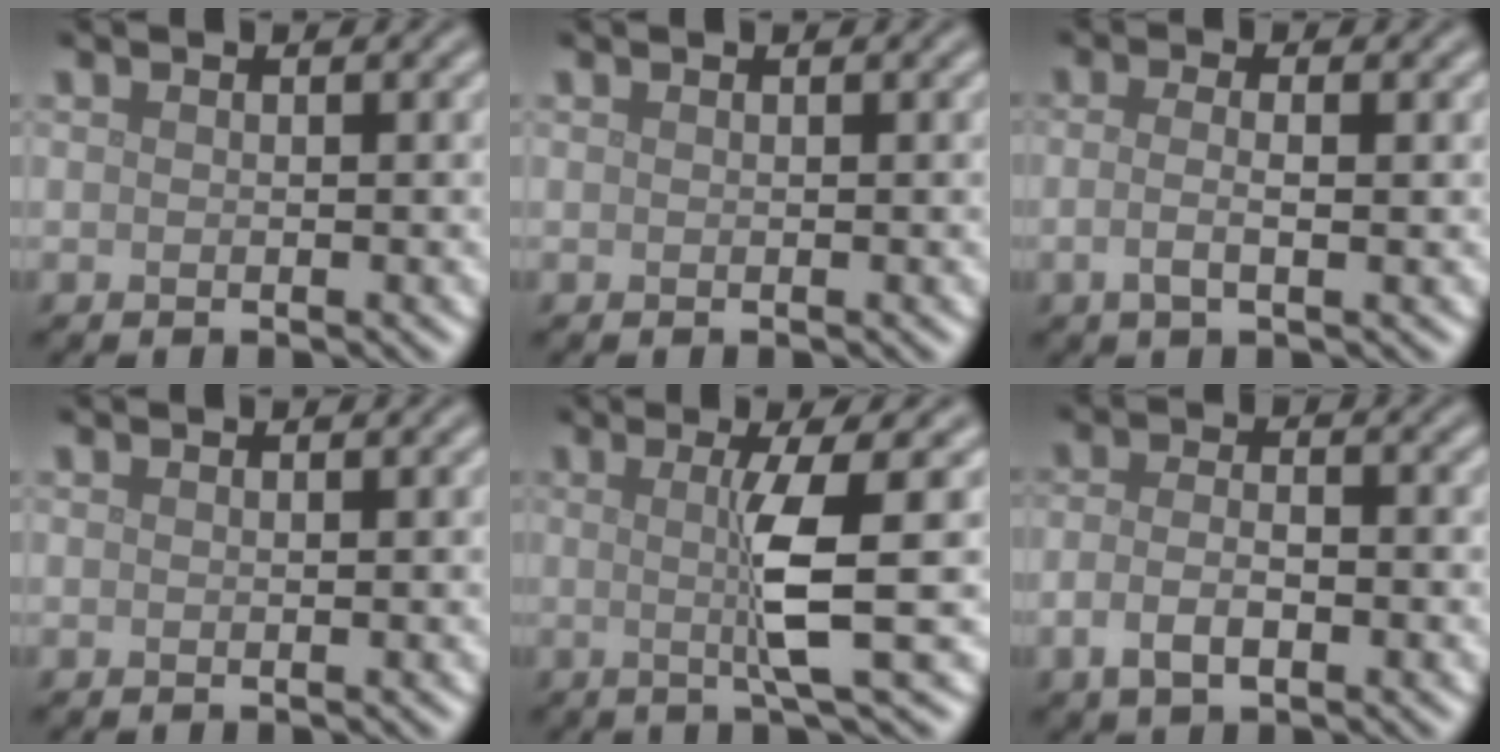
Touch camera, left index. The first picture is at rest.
{"total": 0.0}
{"total": 2.4, "force": [-0.3, 0.8, 2.2], "torque": [-0.043, -0.005, -0.011]}
{"total": 0.0}
{"total": 4.7, "force": [0.2, 0.4, 4.7], "torque": [-0.084, -0.001, 0.002]}
{"total": 3.4, "force": [-1.2, 1.6, 2.8], "torque": [-0.057, -0.002, -0.027]}